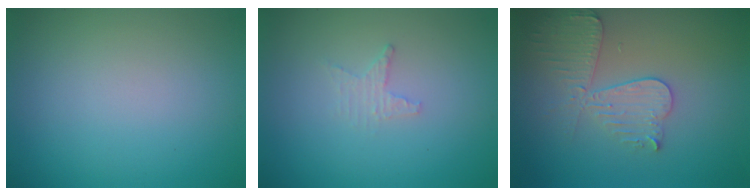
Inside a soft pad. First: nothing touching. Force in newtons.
{"total": 1.2, "press": 1.2, "slide": 0.4}
{"total": 3.6, "press": 3.6, "slide": 0.5}